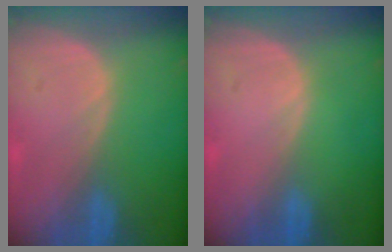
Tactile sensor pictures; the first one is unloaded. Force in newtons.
{"total": 0.0}